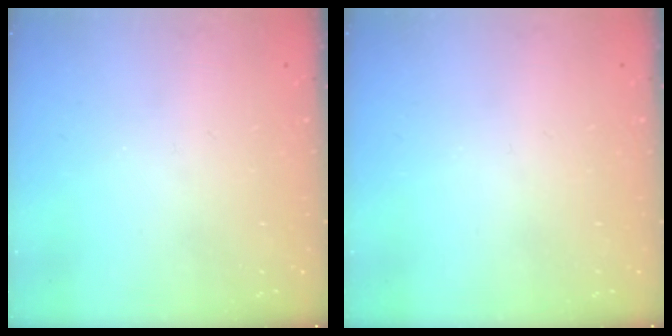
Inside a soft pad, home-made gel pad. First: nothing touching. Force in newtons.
{"total": 0.0}